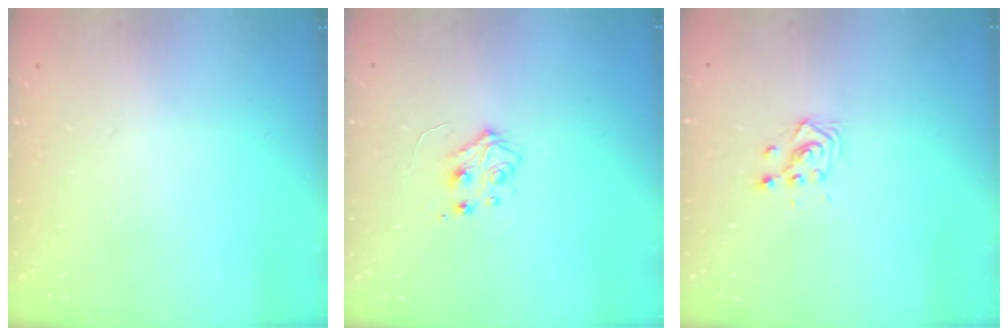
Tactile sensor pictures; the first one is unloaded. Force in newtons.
{"total": 5.5, "press": 5.5, "slide": 0.6}
{"total": 2.9, "press": 2.9, "slide": 0.1}